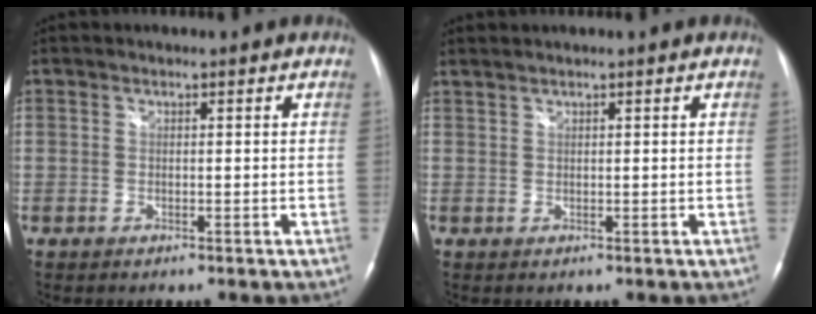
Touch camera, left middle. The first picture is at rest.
{"total": 1.1, "force": [1.0, -0.1, 0.3], "torque": [-0.010, 0.008, 0.028]}